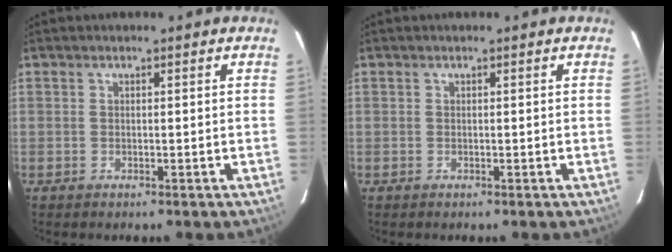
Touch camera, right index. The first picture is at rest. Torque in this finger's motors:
{"motor_torque": [0.00, 0.00, 0.00, 0.00]}